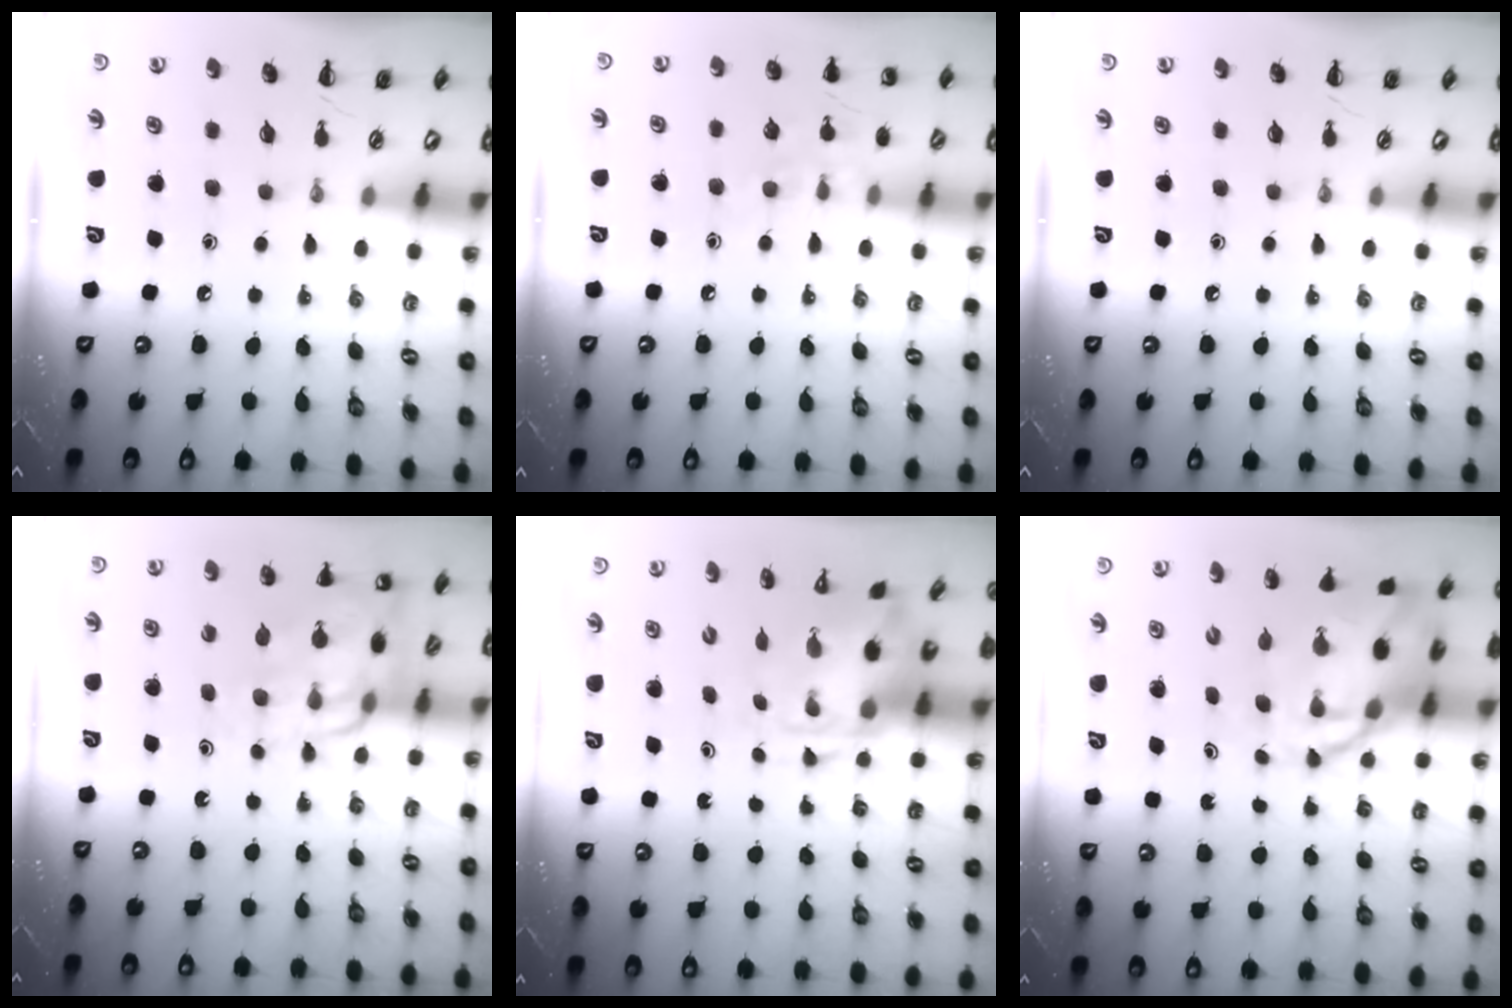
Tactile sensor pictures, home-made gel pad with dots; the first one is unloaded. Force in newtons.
{"total": 7.6, "press": 7.4, "slide": 1.7}
{"total": 0.0}
{"total": 12.6, "press": 12.3, "slide": 2.7}
{"total": 3.8, "press": 3.7, "slide": 0.9}
{"total": 9.5, "press": 9.1, "slide": 2.5}